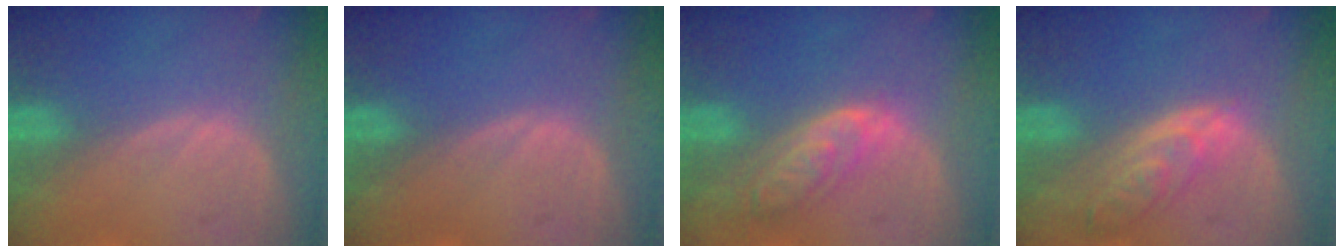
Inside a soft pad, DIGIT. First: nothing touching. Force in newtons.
{"total": 0.0}
{"total": 6.3, "press": 5.6, "slide": 2.8}
{"total": 5.9, "press": 5.4, "slide": 2.5}